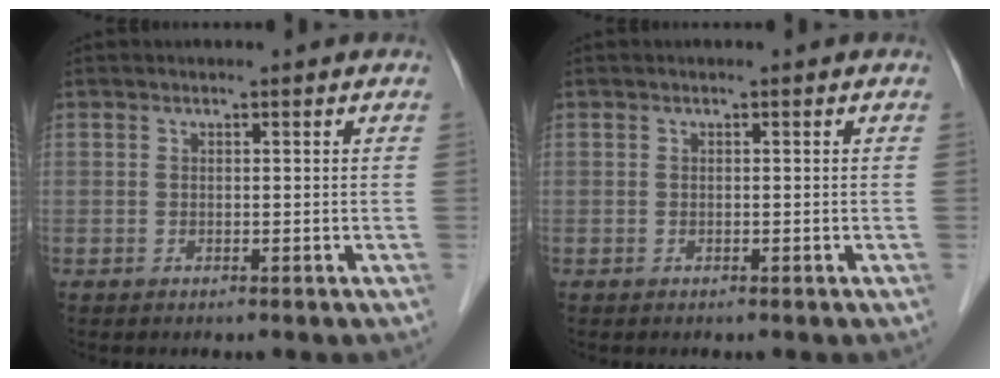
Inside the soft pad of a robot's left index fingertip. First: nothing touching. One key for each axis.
{"total": 0.0}